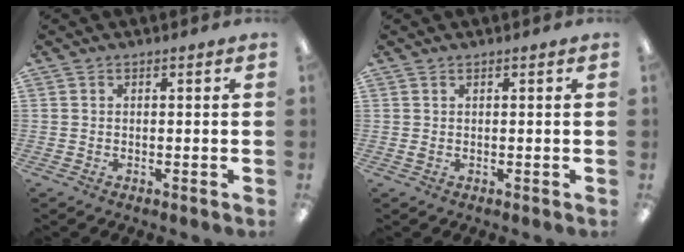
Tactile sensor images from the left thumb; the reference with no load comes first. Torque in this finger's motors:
{"motor_torque": [0.06, 0.01, 0.31, 0.01, 0.00]}